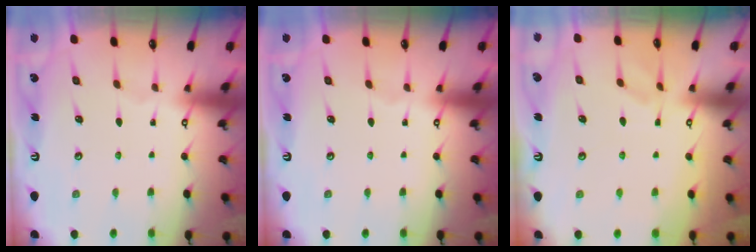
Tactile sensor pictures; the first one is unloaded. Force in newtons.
{"total": 0.0}
{"total": 3.8, "press": 3.6, "slide": 1.2}